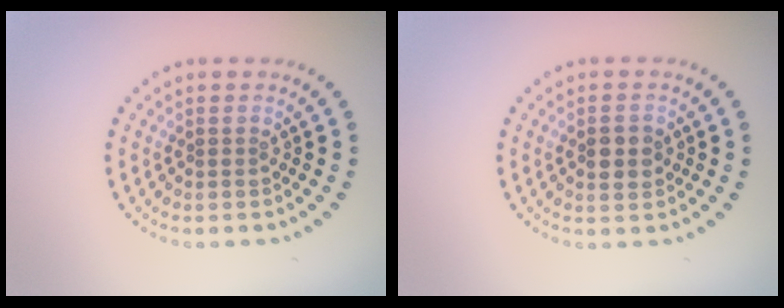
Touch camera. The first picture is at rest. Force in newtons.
{"total": 2.6, "press": 2.6, "slide": 0.0}